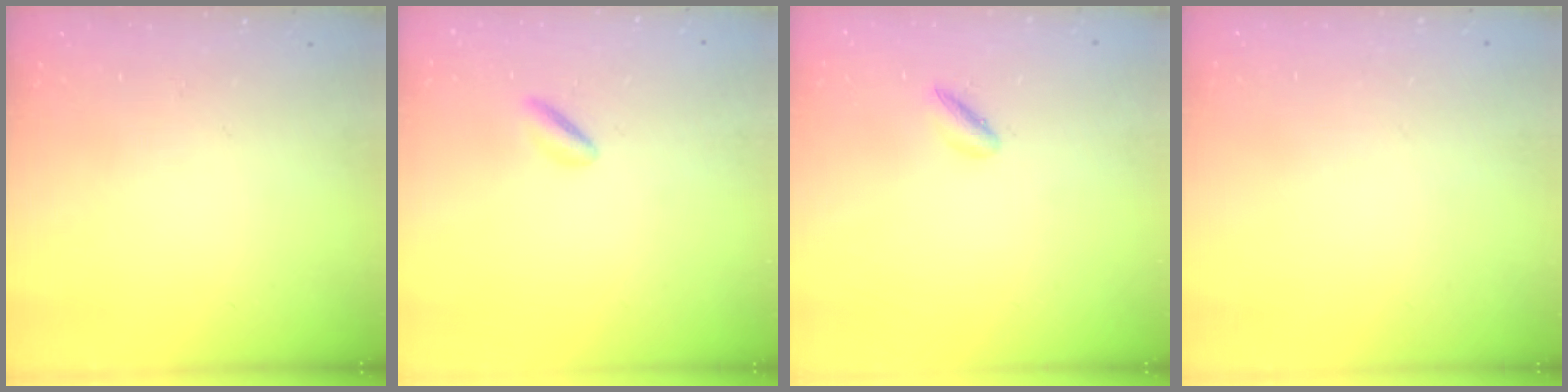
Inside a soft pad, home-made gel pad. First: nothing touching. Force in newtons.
{"total": 1.6, "press": 1.3, "slide": 0.8}
{"total": 2.8, "press": 2.8, "slide": 0.6}
{"total": 2.1, "press": 2.1, "slide": 0.1}